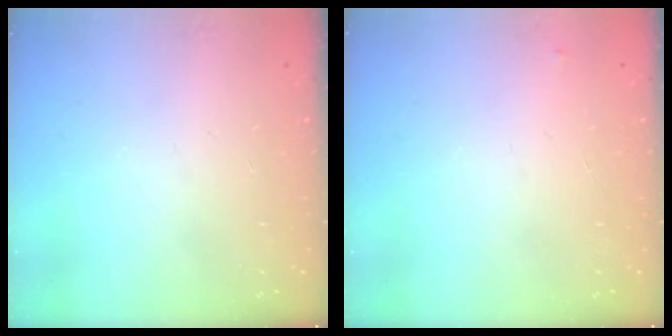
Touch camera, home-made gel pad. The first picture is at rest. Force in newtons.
{"total": 2.5, "press": 2.5, "slide": 0.4}